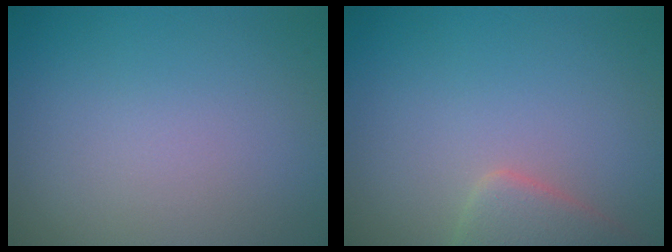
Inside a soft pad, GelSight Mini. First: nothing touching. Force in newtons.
{"total": 3.3, "press": 3.3, "slide": 0.3}